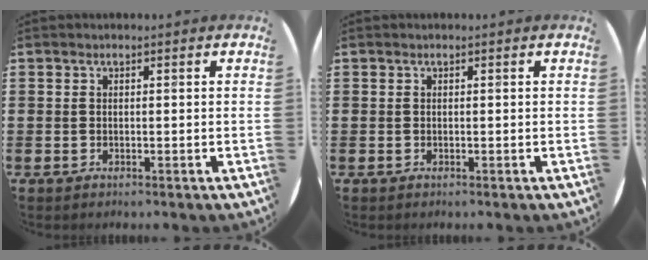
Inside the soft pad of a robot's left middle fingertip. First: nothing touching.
{"total": 0.0}